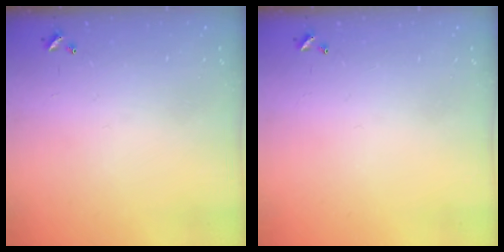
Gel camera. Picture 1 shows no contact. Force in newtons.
{"total": 0.0}